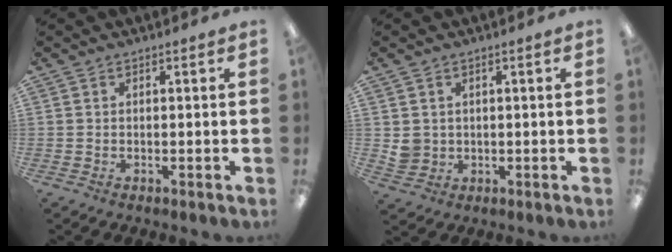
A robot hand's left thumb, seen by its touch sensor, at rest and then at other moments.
{"total": 3.9, "force": [0.9, 3.8, 0.5], "torque": [-0.012, 0.003, 0.020]}